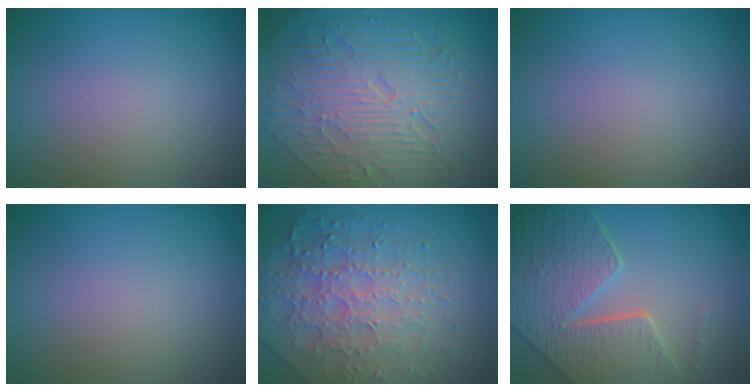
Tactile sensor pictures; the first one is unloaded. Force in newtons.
{"total": 10.7, "press": 7.1, "slide": 8.0}
{"total": 0.0}
{"total": 0.0}
{"total": 6.9, "press": 5.0, "slide": 4.7}
{"total": 8.4, "press": 6.0, "slide": 5.8}